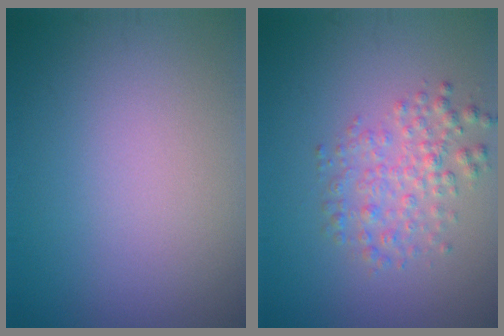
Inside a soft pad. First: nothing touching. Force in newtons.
{"total": 2.9, "press": 2.9, "slide": 0.1}